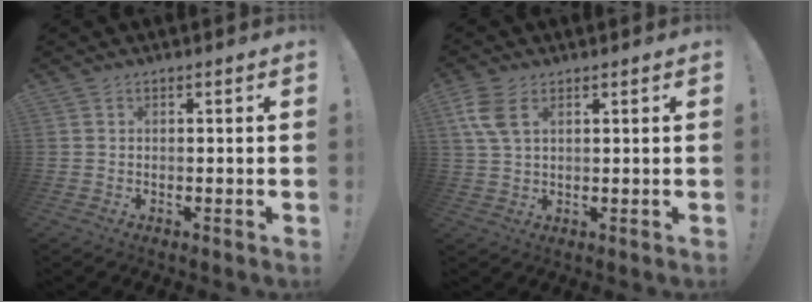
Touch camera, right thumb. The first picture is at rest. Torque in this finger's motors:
{"motor_torque": [0.06, 0.08, 0.17, 0.09, 0.05]}